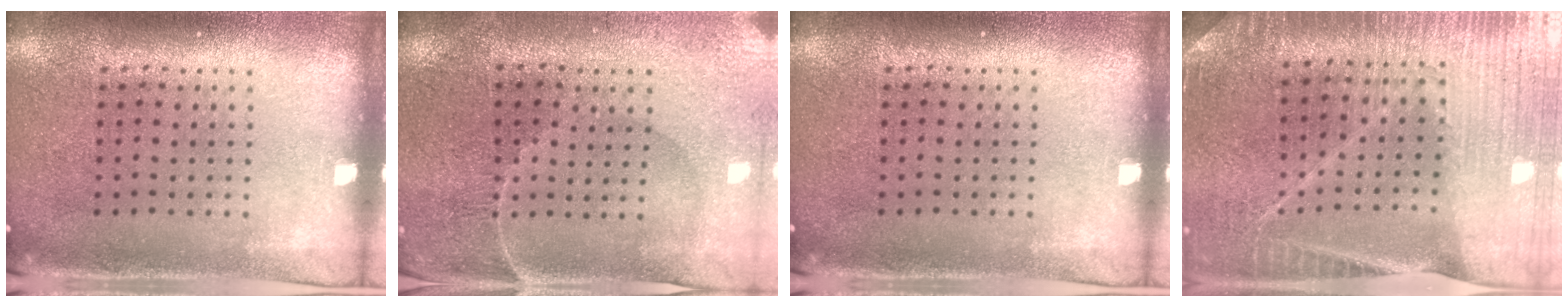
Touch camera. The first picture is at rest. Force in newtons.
{"total": 0.7, "press": 0.6, "slide": 0.4}
{"total": 0.0}
{"total": 3.3, "press": 3.2, "slide": 0.4}